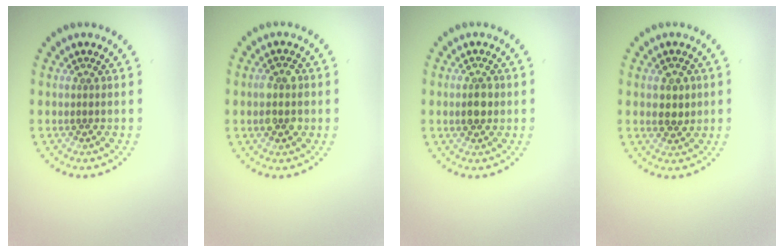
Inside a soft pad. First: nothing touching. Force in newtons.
{"total": 2.8, "press": 2.8, "slide": 0.2}
{"total": 2.4, "press": 2.4, "slide": 0.0}
{"total": 2.5, "press": 2.4, "slide": 0.5}